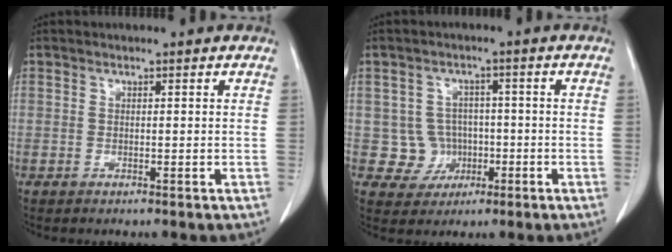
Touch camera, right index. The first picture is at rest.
{"total": 5.2, "force": [-0.7, 5.1, 0.4], "torque": [0.002, 0.011, -0.003]}